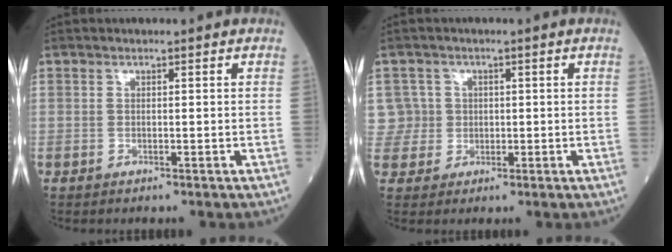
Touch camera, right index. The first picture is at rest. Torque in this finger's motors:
{"motor_torque": [0.44, -0.04, 0.22, 0.09]}